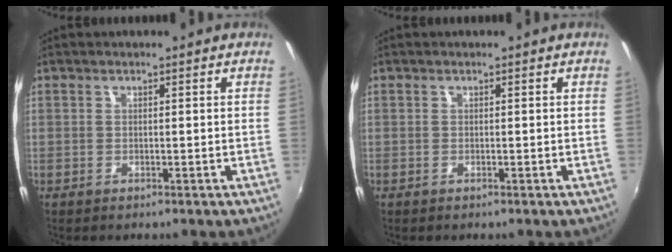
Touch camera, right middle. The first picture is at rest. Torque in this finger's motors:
{"motor_torque": [0.00, 0.00, 0.02, 0.00]}